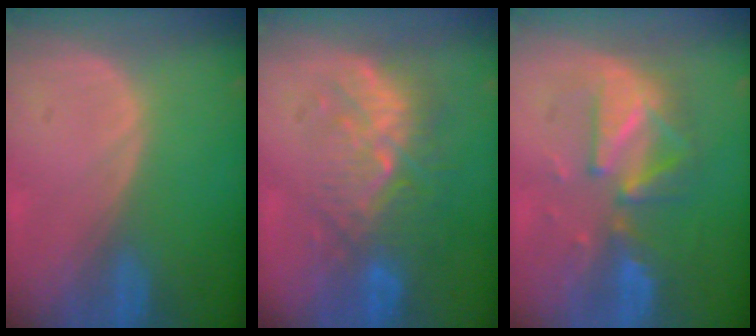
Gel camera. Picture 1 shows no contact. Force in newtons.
{"total": 9.4, "press": 9.0, "slide": 2.7}
{"total": 8.0, "press": 8.0, "slide": 0.6}